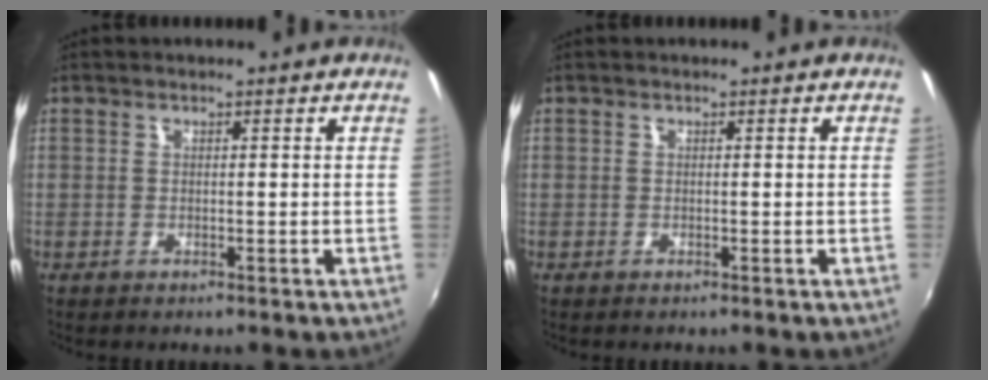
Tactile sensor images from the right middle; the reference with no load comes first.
{"total": 0.0}